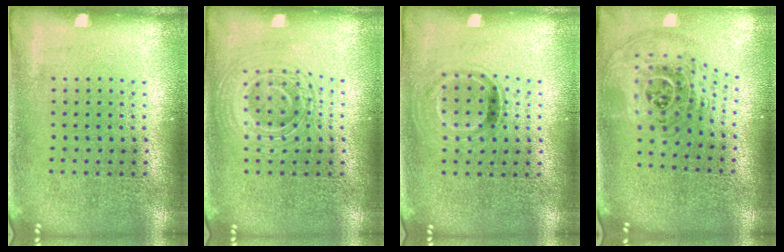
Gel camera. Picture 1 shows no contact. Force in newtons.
{"total": 1.8, "press": 1.8, "slide": 0.4}
{"total": 1.0, "press": 0.8, "slide": 0.5}
{"total": 1.7, "press": 1.4, "slide": 1.0}